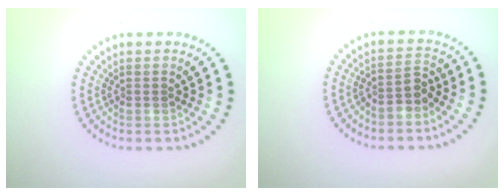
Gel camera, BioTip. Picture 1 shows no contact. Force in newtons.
{"total": 2.1, "press": 1.6, "slide": 1.4}